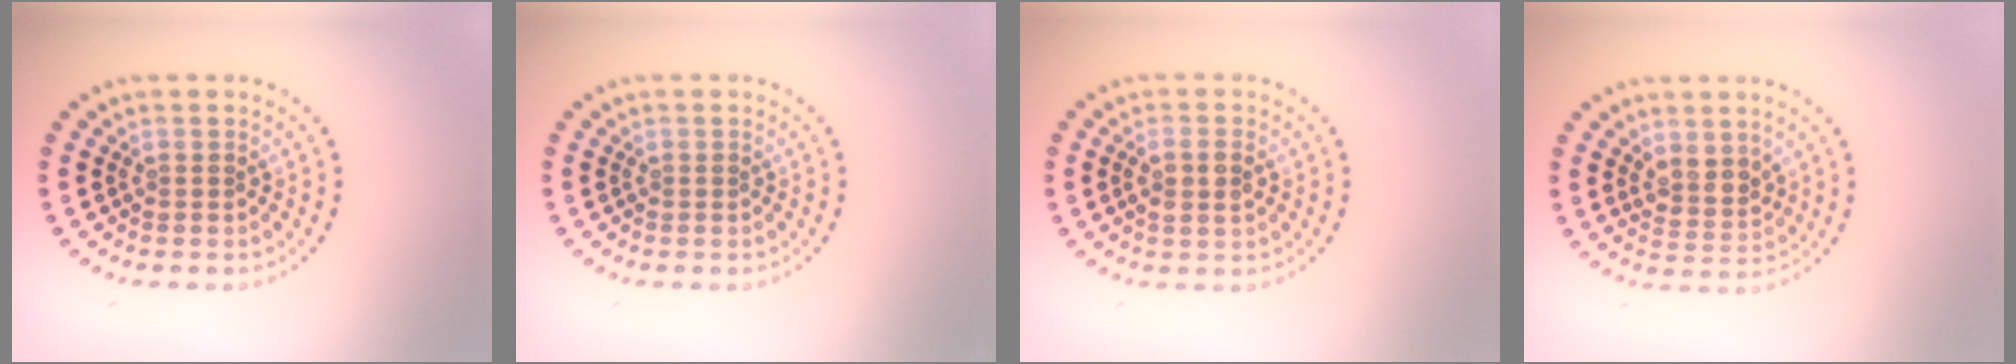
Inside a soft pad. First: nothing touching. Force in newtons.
{"total": 0.0}
{"total": 2.3, "press": 2.2, "slide": 0.8}
{"total": 2.4, "press": 2.1, "slide": 1.2}